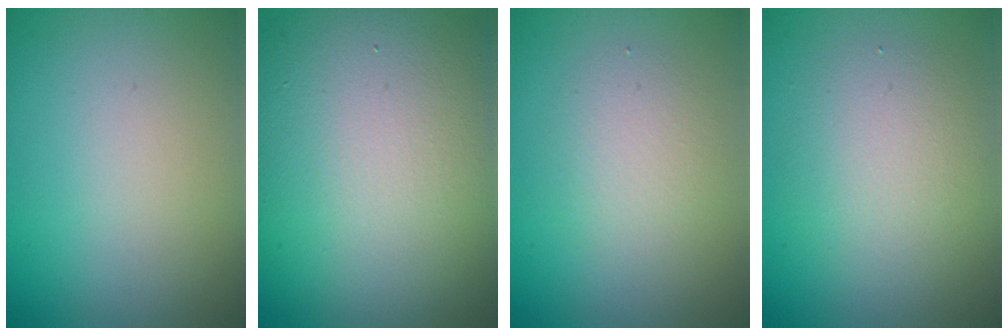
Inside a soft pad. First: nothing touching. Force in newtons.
{"total": 14.0, "press": 14.0, "slide": 0.7}
{"total": 2.4, "press": 2.4, "slide": 0.2}
{"total": 3.7, "press": 3.7, "slide": 0.2}